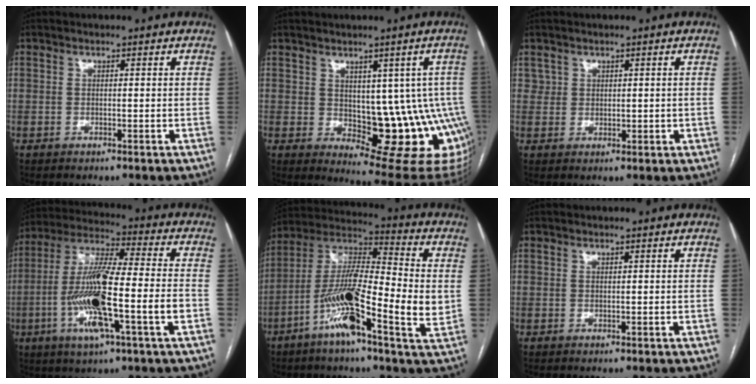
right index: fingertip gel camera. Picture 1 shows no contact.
{"total": 14.0, "force": [-1.3, 6.2, 12.4], "torque": [-0.110, 0.007, 0.003]}
{"total": 1.9, "force": [0.8, 1.7, 0.4], "torque": [-0.001, 0.002, 0.015]}
{"total": 16.5, "force": [-4.5, 1.0, 15.8], "torque": [-0.309, -0.003, -0.082]}
{"total": 17.0, "force": [-4.0, 2.7, 16.3], "torque": [-0.302, 0.000, -0.082]}
{"total": 0.0}